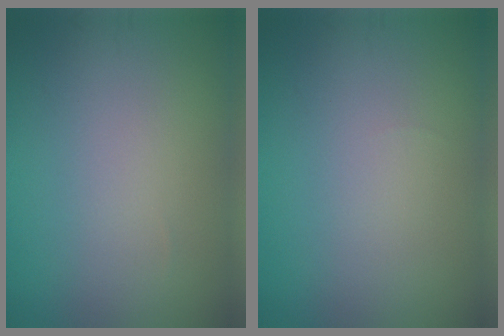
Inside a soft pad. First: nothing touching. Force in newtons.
{"total": 0.0}